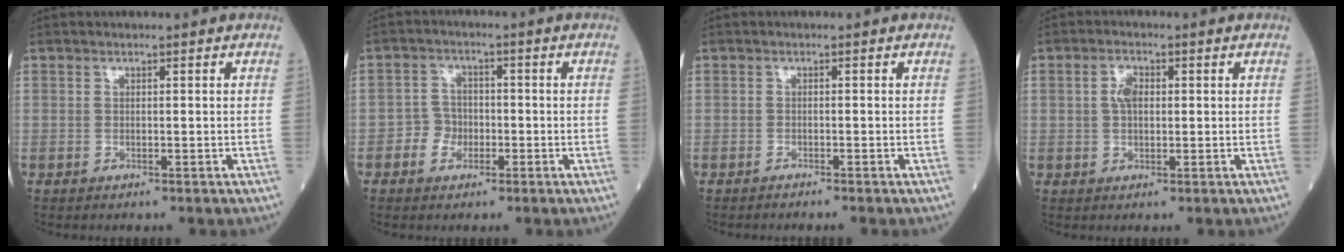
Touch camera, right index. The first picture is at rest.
{"total": 3.5, "force": [-1.3, 3.0, 1.3], "torque": [-0.017, 0.010, -0.025]}
{"total": 1.4, "force": [-1.3, -0.2, 0.6], "torque": [-0.009, 0.001, -0.015]}
{"total": 3.0, "force": [0.4, 1.7, 2.4], "torque": [-0.048, 0.008, 0.007]}